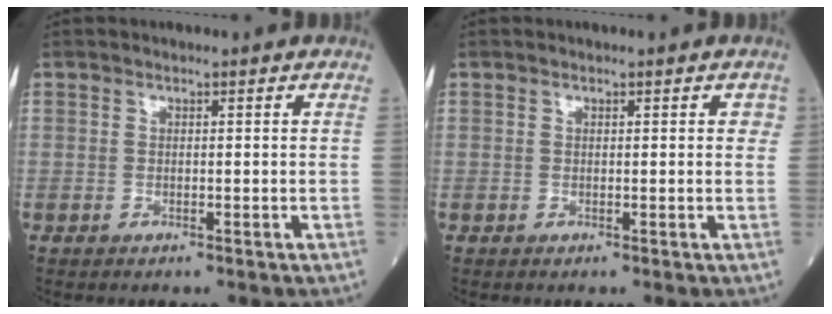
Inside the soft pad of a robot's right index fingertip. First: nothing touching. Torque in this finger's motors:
{"motor_torque": [0.27, -0.10, 0.16, 0.02]}